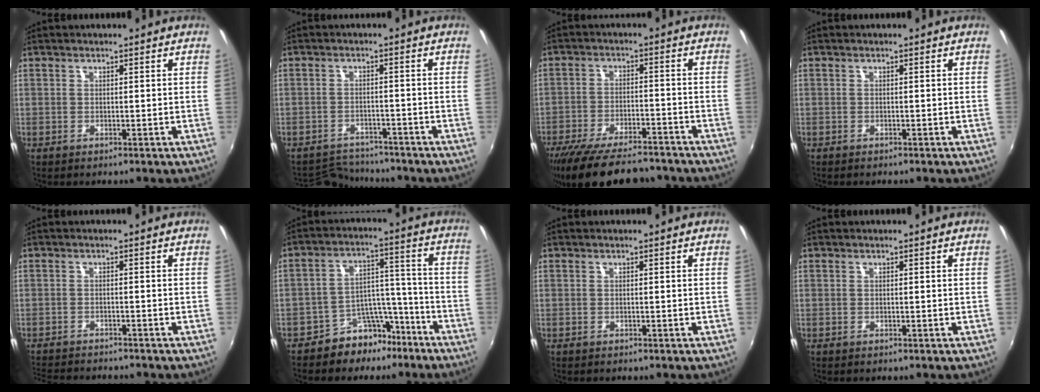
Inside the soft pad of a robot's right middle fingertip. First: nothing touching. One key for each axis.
{"total": 5.8, "fx": -5.6, "fy": 1.3, "fz": -0.1, "tx": -0.016, "ty": 0.006, "tz": -0.093}
{"total": 17.3, "fx": -14.3, "fy": 4.9, "fz": 8.3, "tx": -0.166, "ty": -0.025, "tz": -0.219}
{"total": 0.6, "fx": -0.5, "fy": 0.1, "fz": 0.2, "tx": -0.004, "ty": -0.002, "tz": -0.009}
{"total": 8.0, "fx": -7.4, "fy": 1.4, "fz": 2.5, "tx": -0.071, "ty": -0.014, "tz": -0.120}
{"total": 9.4, "fx": -7.4, "fy": 5.3, "fz": 2.4, "tx": -0.030, "ty": 0.051, "tz": -0.106}
{"total": 0.0}
{"total": 0.0}